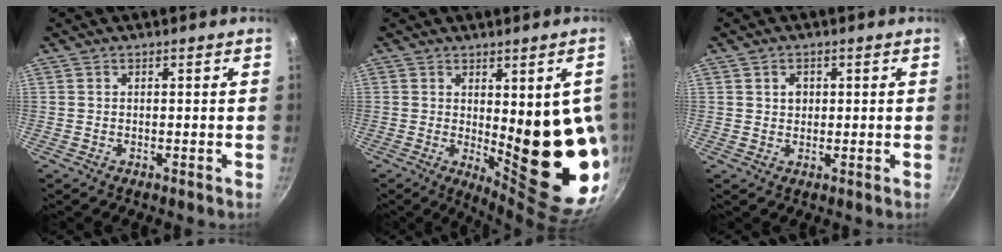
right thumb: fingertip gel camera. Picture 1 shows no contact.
{"total": 18.1, "force": [-0.1, 5.8, 17.1], "torque": [-0.188, -0.043, 0.015]}
{"total": 1.6, "force": [0.1, 1.4, 0.6], "torque": [-0.003, 0.003, -0.001]}